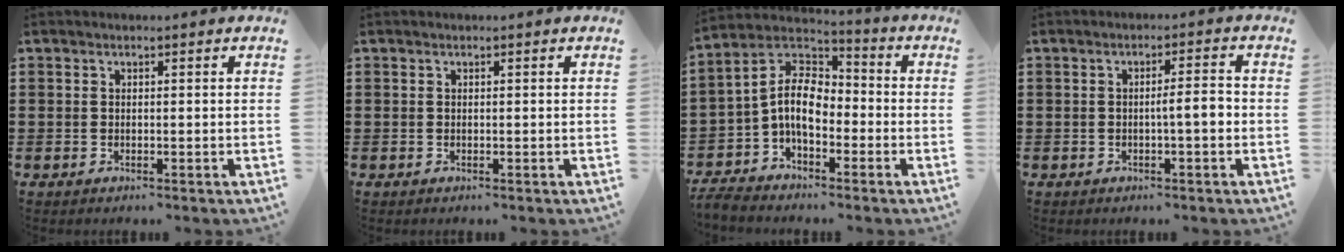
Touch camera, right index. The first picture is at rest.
{"total": 0.0}
{"total": 8.8, "force": [-1.8, 4.5, 7.4], "torque": [-0.182, -0.015, -0.047]}
{"total": 3.2, "force": [-0.6, 0.4, 3.2], "torque": [-0.056, 0.002, -0.013]}